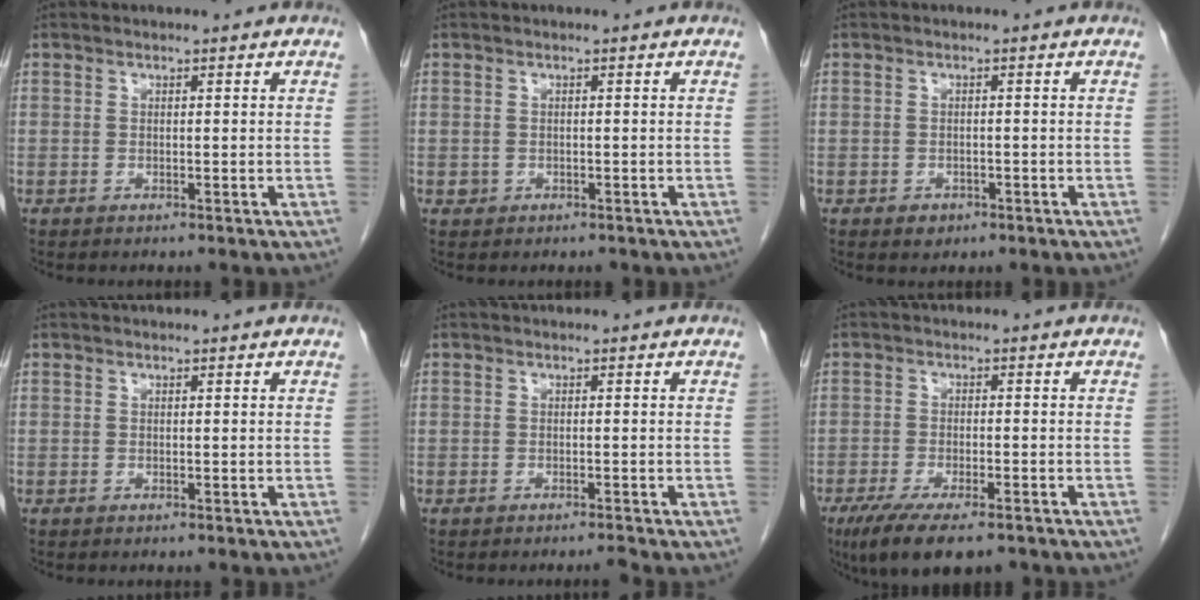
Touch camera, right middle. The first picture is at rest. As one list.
[{"total": 0.9, "force": [-0.3, 0.9, 0.2], "torque": [-0.006, 0.002, -0.001]}, {"total": 1.6, "force": [-0.9, 1.2, 0.6], "torque": [-0.006, 0.003, -0.006]}, {"total": 0.0}, {"total": 0.8, "force": [-0.7, -0.2, 0.2], "torque": [-0.004, -0.003, -0.010]}, {"total": 10.2, "force": [-7.2, 2.9, 6.6], "torque": [-0.100, -0.017, -0.112]}]